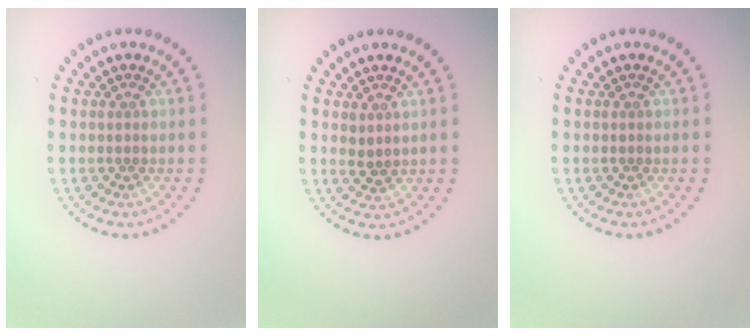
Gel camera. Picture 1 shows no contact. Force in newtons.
{"total": 1.1, "press": 0.9, "slide": 0.6}
{"total": 0.0}